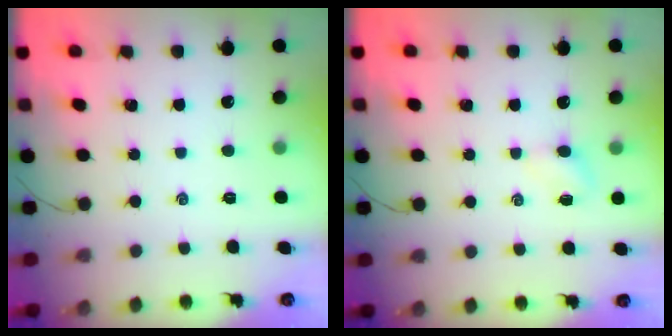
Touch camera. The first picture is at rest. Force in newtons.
{"total": 3.3, "press": 3.1, "slide": 1.1}